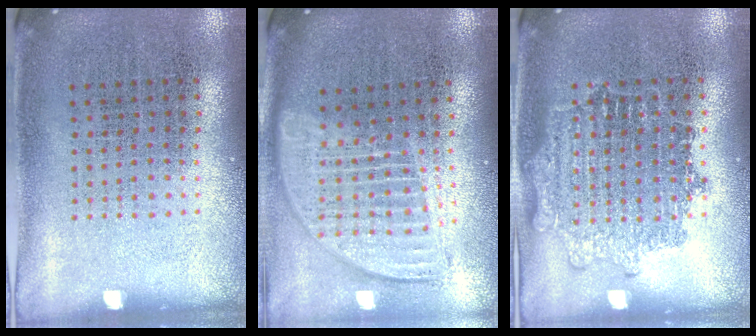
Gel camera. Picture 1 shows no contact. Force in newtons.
{"total": 1.8, "press": 1.5, "slide": 0.9}
{"total": 1.1, "press": 1.1, "slide": 0.1}